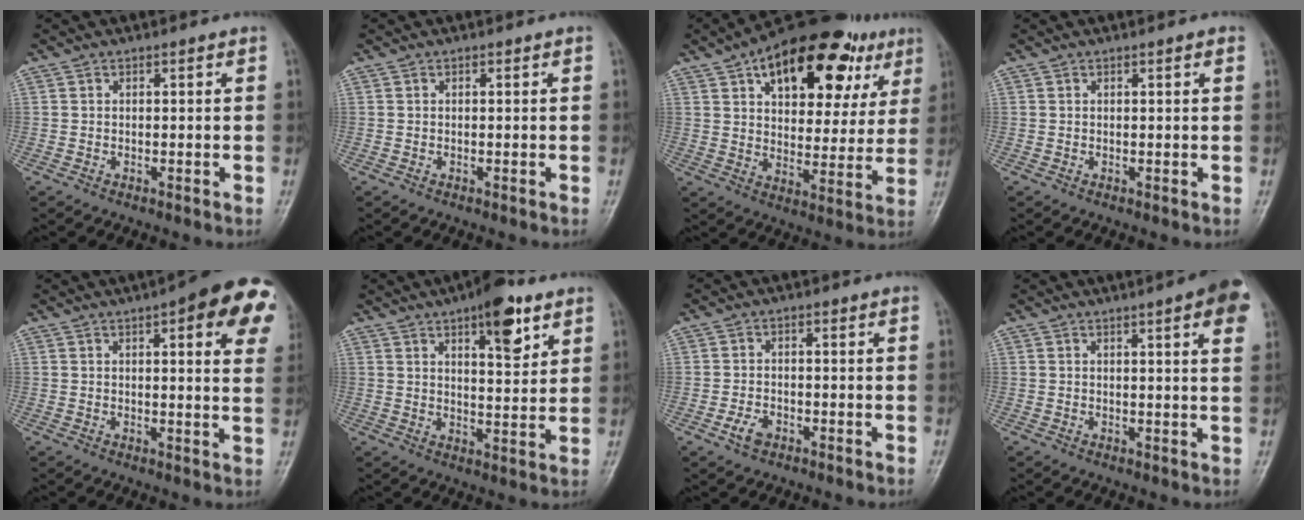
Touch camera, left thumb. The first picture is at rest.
{"total": 0.0}
{"total": 24.8, "force": [12.3, 12.5, 17.5], "torque": [-0.213, -0.003, 0.181]}
{"total": 0.8, "force": [0.4, 0.1, 0.7], "torque": [-0.010, 0.001, 0.003]}
{"total": 15.4, "force": [6.2, 4.5, 13.3], "torque": [-0.136, -0.009, 0.064]}
{"total": 10.4, "force": [5.9, 3.8, 7.7], "torque": [-0.091, -0.029, 0.083]}
{"total": 3.1, "force": [-1.6, 2.0, 1.8], "torque": [-0.031, 0.007, -0.028]}
{"total": 7.9, "force": [3.7, 1.2, 6.9], "torque": [-0.073, -0.004, 0.039]}